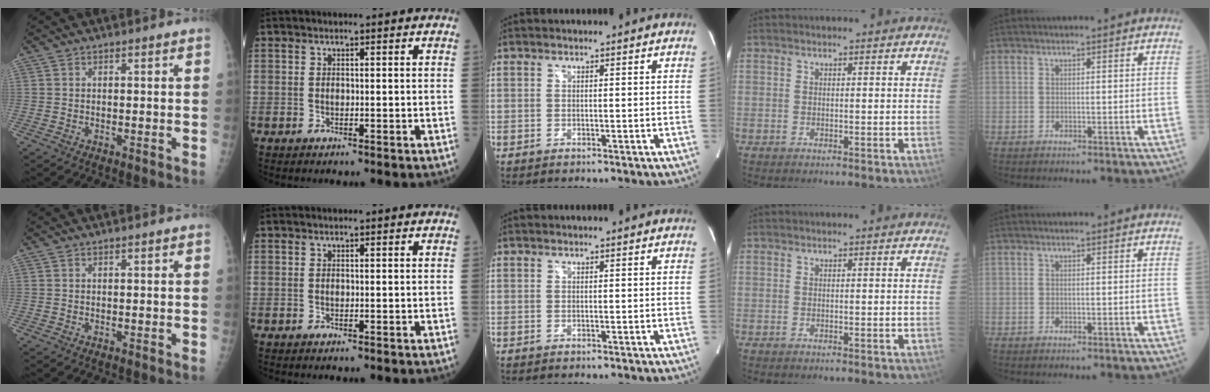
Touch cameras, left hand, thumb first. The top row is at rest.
{}